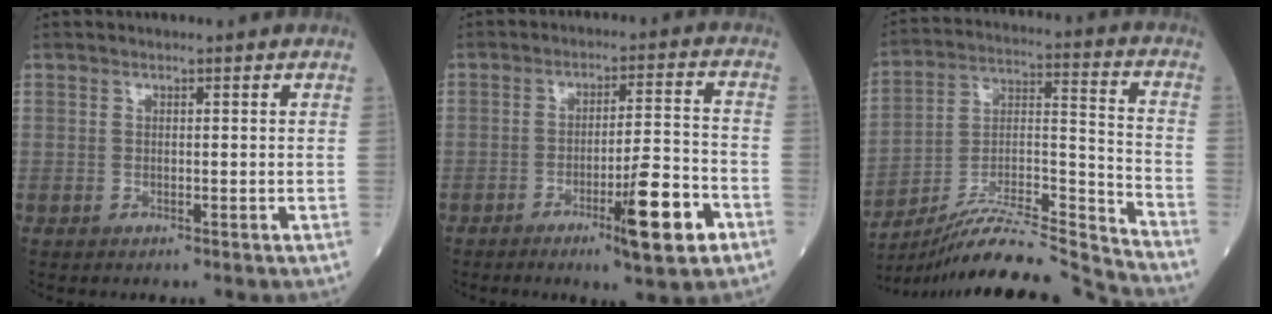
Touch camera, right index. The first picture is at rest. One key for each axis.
{"total": 9.8, "fx": -4.7, "fy": 0.6, "fz": 8.6, "tx": -0.129, "ty": -0.008, "tz": -0.067}
{"total": 20.3, "fx": -19.4, "fy": -2.0, "fz": 5.4, "tx": -0.102, "ty": 0.016, "tz": -0.323}